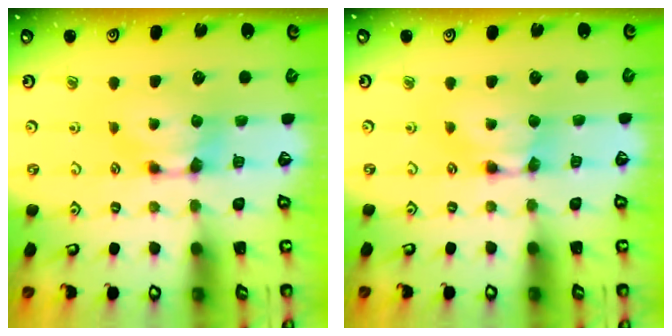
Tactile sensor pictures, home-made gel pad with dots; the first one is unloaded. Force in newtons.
{"total": 1.5, "press": 1.5, "slide": 0.2}